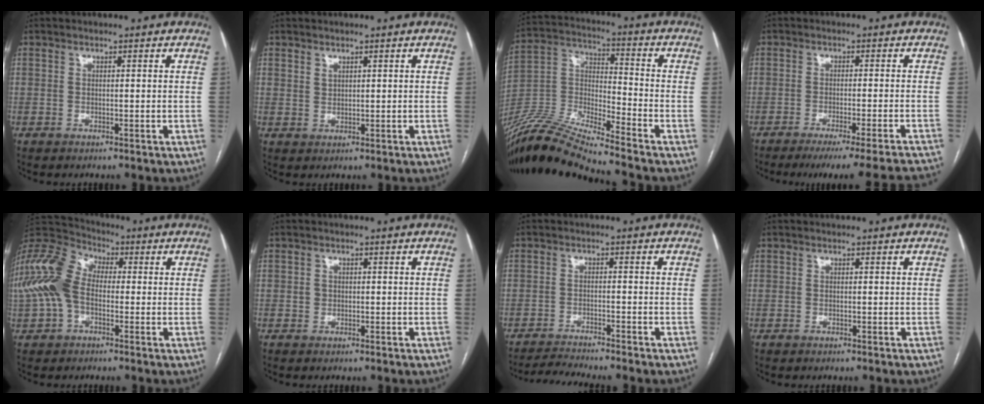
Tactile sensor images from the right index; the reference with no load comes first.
{"total": 1.2, "force": [0.8, 0.7, 0.4], "torque": [-0.002, -0.003, 0.016]}
{"total": 16.2, "force": [-15.1, -1.0, 5.8], "torque": [-0.116, 0.013, -0.289]}
{"total": 17.8, "force": [-16.5, -2.0, 6.5], "torque": [-0.049, -0.036, -0.213]}
{"total": 13.5, "force": [-0.4, 9.1, 10.0], "torque": [-0.248, 0.046, -0.012]}
{"total": 1.1, "force": [-0.1, 1.1, 0.2], "torque": [-0.002, 0.003, 0.000]}
{"total": 5.1, "force": [-4.7, -1.4, 1.4], "torque": [-0.025, -0.018, -0.080]}
{"total": 0.0}